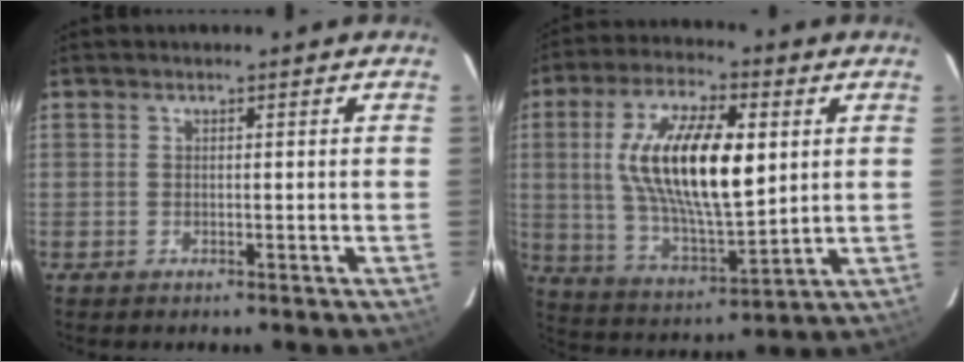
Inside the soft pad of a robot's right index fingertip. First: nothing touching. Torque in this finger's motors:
{"motor_torque": [1.44, -0.43, 1.05, 0.21]}